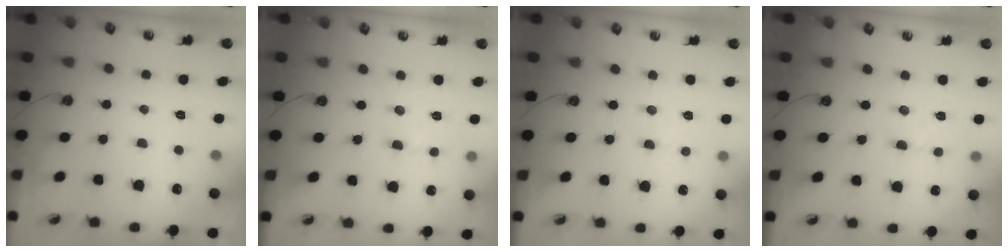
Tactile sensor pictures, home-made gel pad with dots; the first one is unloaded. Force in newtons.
{"total": 2.6, "press": 2.5, "slide": 0.7}
{"total": 2.5, "press": 2.5, "slide": 0.4}
{"total": 2.1, "press": 2.0, "slide": 0.6}